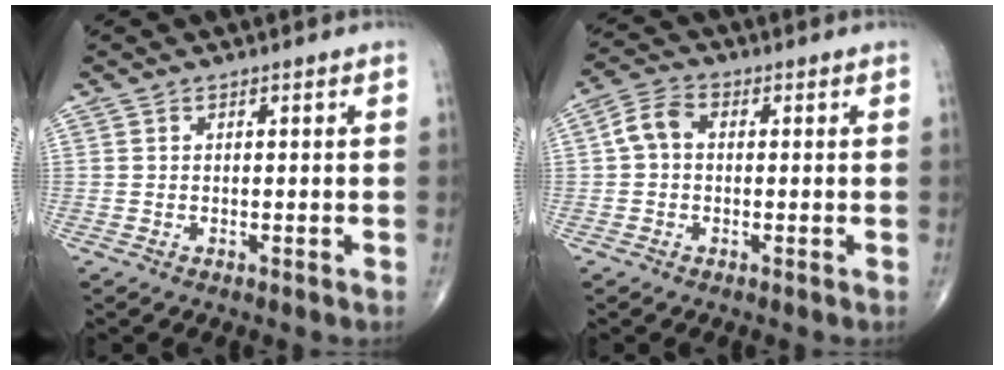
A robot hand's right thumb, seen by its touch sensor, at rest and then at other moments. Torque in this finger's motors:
{"motor_torque": [-0.29, 0.43, 0.23, -0.29, 0.06]}